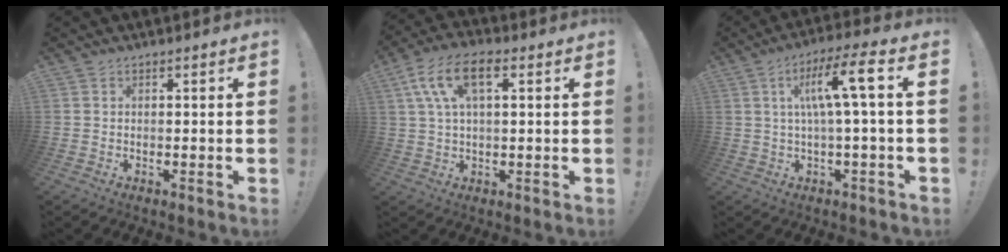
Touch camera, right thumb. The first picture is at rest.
{"total": 11.5, "force": [4.2, 5.7, 9.0], "torque": [-0.173, 0.010, 0.080]}
{"total": 12.7, "force": [2.3, 1.3, 12.4], "torque": [-0.216, 0.005, 0.024]}